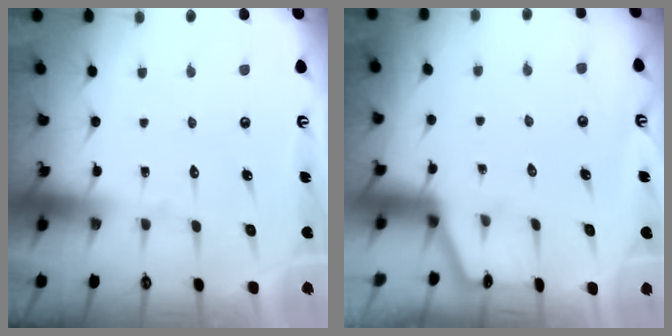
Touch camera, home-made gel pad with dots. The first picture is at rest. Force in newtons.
{"total": 0.8, "press": 0.7, "slide": 0.2}